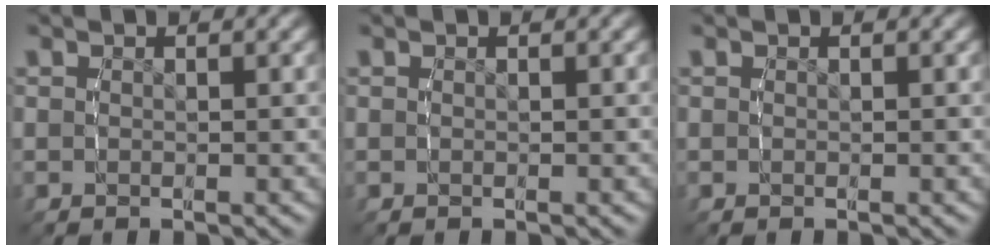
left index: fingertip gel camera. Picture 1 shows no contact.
{"total": 0.0}
{"total": 0.0}